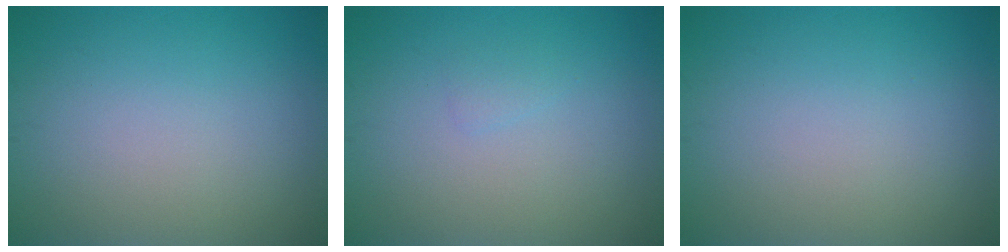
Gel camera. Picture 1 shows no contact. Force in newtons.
{"total": 0.6, "press": 0.6, "slide": 0.0}
{"total": 0.0}